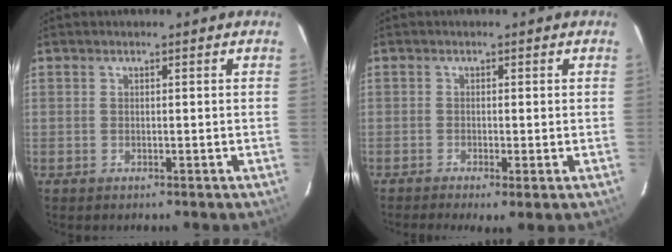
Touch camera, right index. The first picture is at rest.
{"total": 3.4, "force": [-1.7, 0.7, 2.8], "torque": [-0.048, -0.012, -0.030]}